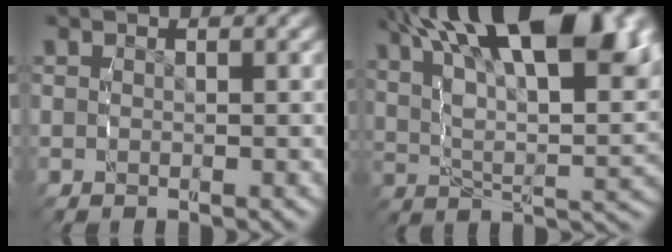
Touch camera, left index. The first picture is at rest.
{"total": 15.2, "force": [6.7, 6.7, 11.8], "torque": [-0.185, 0.018, 0.092]}